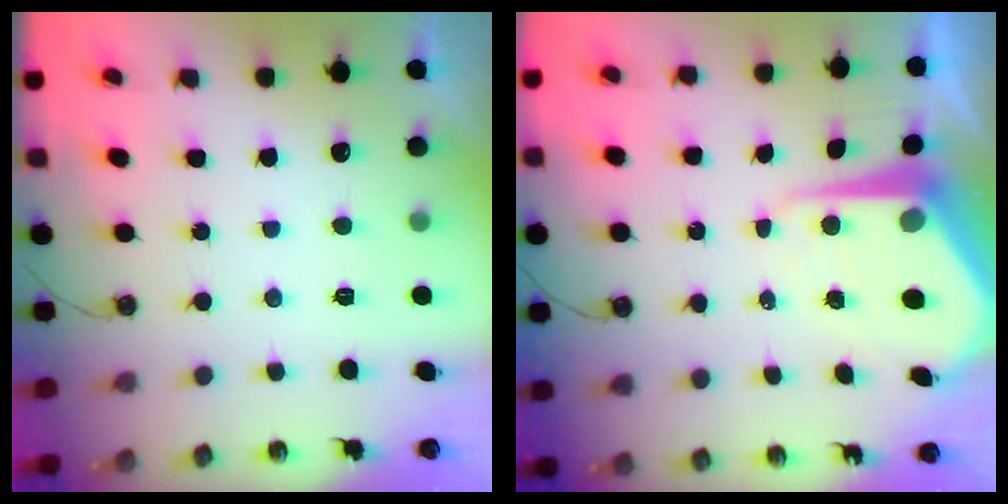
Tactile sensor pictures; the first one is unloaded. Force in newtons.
{"total": 10.2, "press": 10.2, "slide": 1.0}